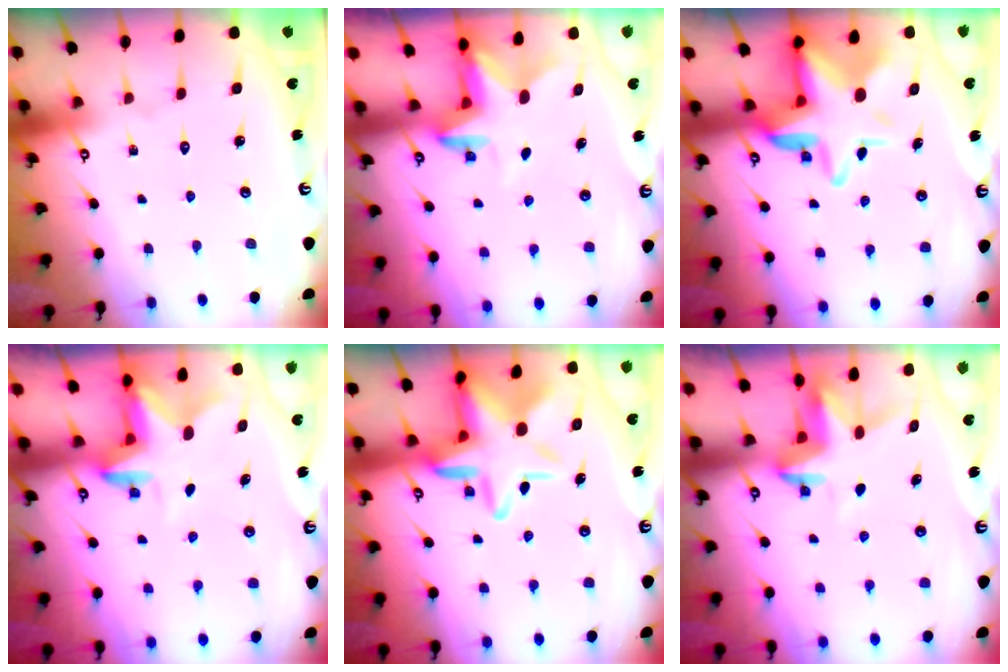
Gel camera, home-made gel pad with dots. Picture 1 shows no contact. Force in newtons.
{"total": 2.8, "press": 2.7, "slide": 0.6}
{"total": 10.7, "press": 10.6, "slide": 1.7}
{"total": 2.7, "press": 2.7, "slide": 0.5}
{"total": 13.6, "press": 13.3, "slide": 2.8}
{"total": 3.7, "press": 3.6, "slide": 0.3}